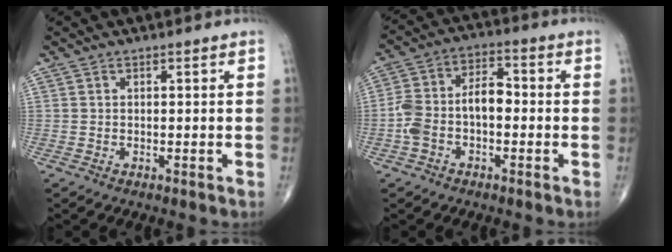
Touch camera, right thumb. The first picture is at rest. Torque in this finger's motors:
{"motor_torque": [1.40, 1.13, 0.74, -0.38, 0.09]}